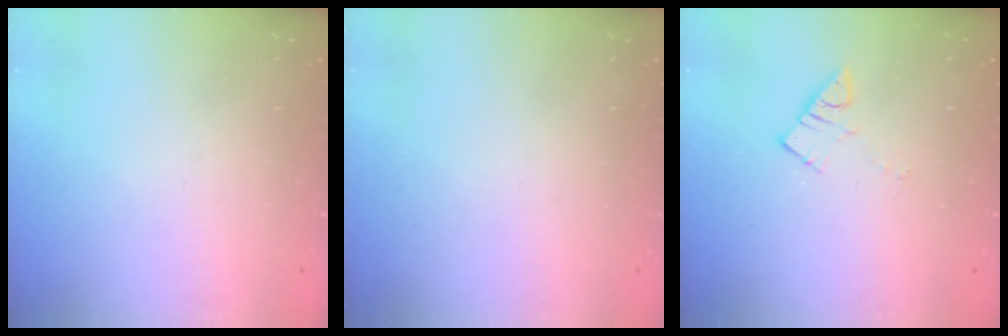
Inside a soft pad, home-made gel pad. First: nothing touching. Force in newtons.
{"total": 1.5, "press": 1.5, "slide": 0.1}
{"total": 4.1, "press": 4.1, "slide": 0.2}